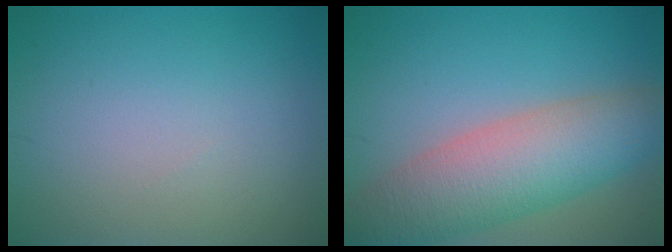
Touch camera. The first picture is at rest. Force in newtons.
{"total": 8.2, "press": 8.2, "slide": 0.5}